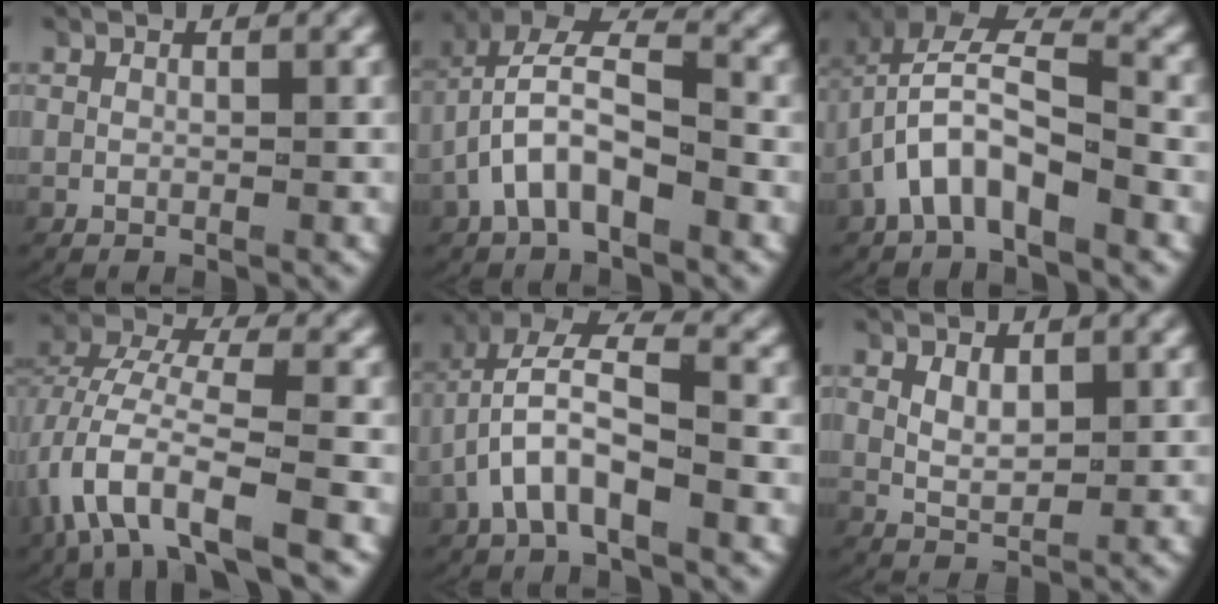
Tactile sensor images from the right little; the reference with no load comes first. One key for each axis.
{"total": 4.6, "fx": -0.5, "fy": 3.1, "fz": 3.3, "tx": -0.075, "ty": -0.013, "tz": -0.008}
{"total": 5.1, "fx": -0.6, "fy": 3.6, "fz": 3.5, "tx": -0.085, "ty": -0.012, "tz": -0.013}
{"total": 6.6, "fx": -2.5, "fy": 3.1, "fz": 5.3, "tx": -0.125, "ty": -0.013, "tz": -0.033}
{"total": 5.0, "fx": 0.1, "fy": 2.9, "fz": 4.1, "tx": -0.087, "ty": -0.007, "tz": 0.002}
{"total": 2.2, "fx": 0.7, "fy": 1.2, "fz": 1.7, "tx": -0.034, "ty": -0.010, "tz": 0.024}